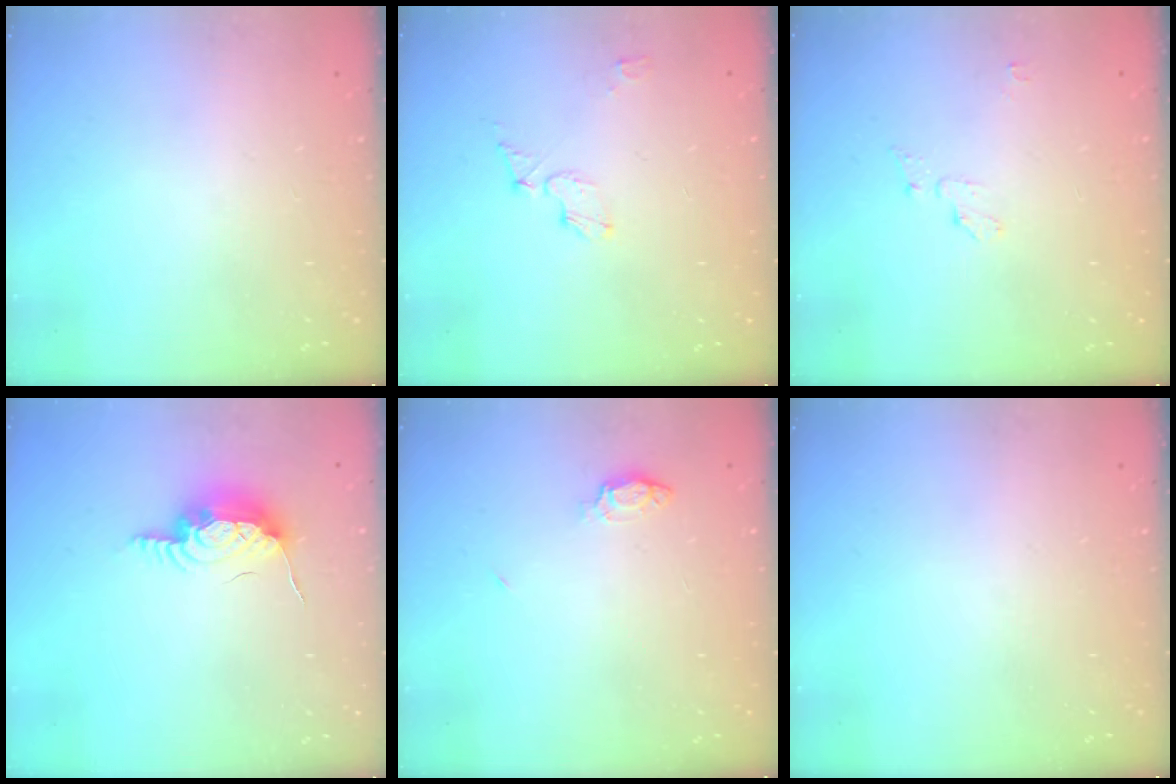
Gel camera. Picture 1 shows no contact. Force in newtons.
{"total": 6.1, "press": 6.1, "slide": 0.5}
{"total": 3.9, "press": 3.9, "slide": 0.3}
{"total": 15.5, "press": 12.2, "slide": 9.5}
{"total": 3.7, "press": 3.7, "slide": 0.5}
{"total": 0.0}